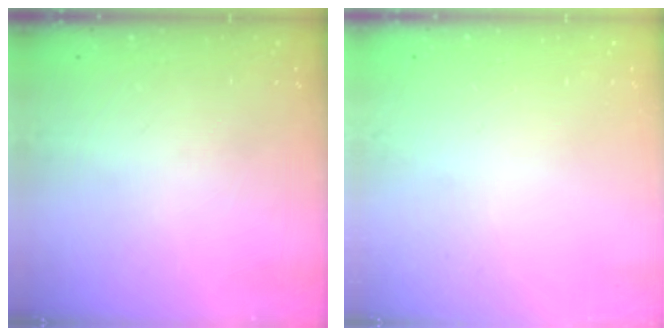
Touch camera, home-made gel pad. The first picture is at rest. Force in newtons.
{"total": 0.0}